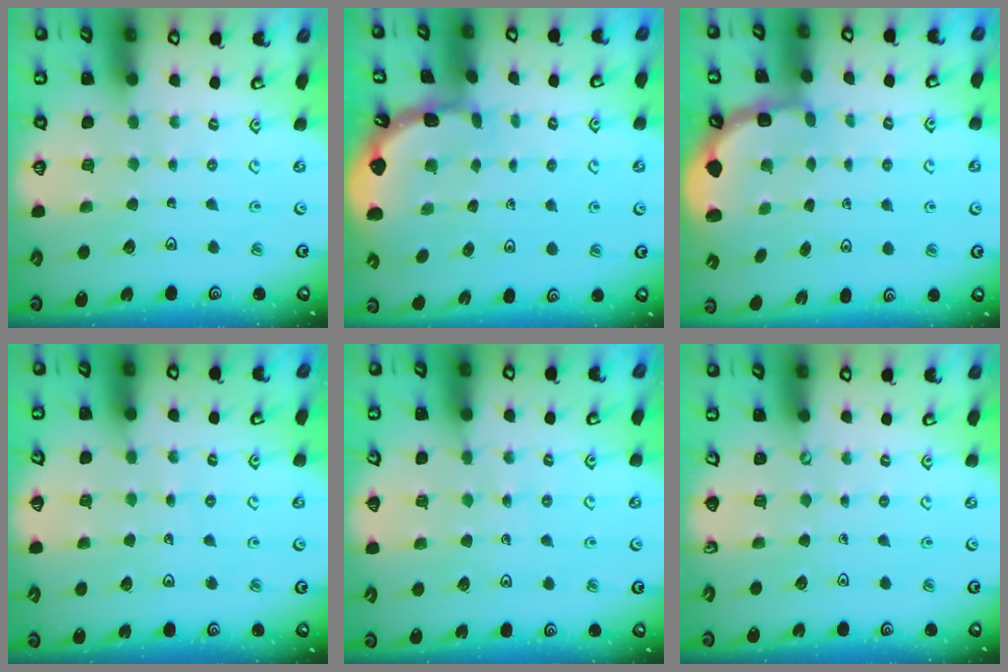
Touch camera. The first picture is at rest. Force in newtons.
{"total": 1.5, "press": 1.5, "slide": 0.1}
{"total": 2.4, "press": 2.0, "slide": 1.3}
{"total": 3.6, "press": 3.6, "slide": 0.4}
{"total": 4.5, "press": 4.4, "slide": 1.0}
{"total": 0.0}